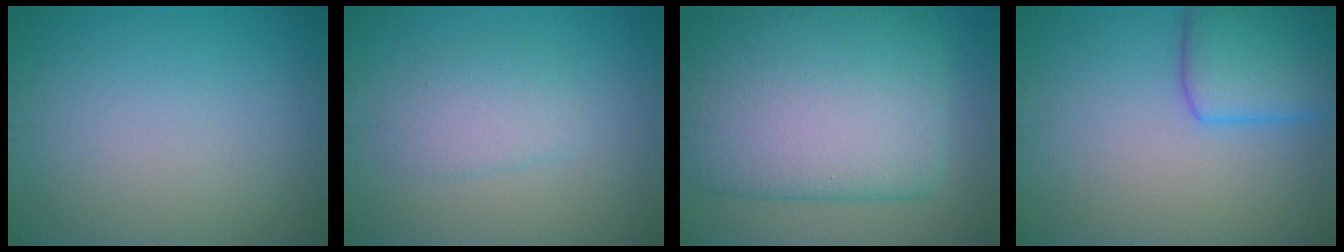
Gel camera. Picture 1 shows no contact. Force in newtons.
{"total": 2.4, "press": 2.4, "slide": 0.1}
{"total": 14.0, "press": 14.0, "slide": 0.7}
{"total": 5.9, "press": 5.9, "slide": 0.1}